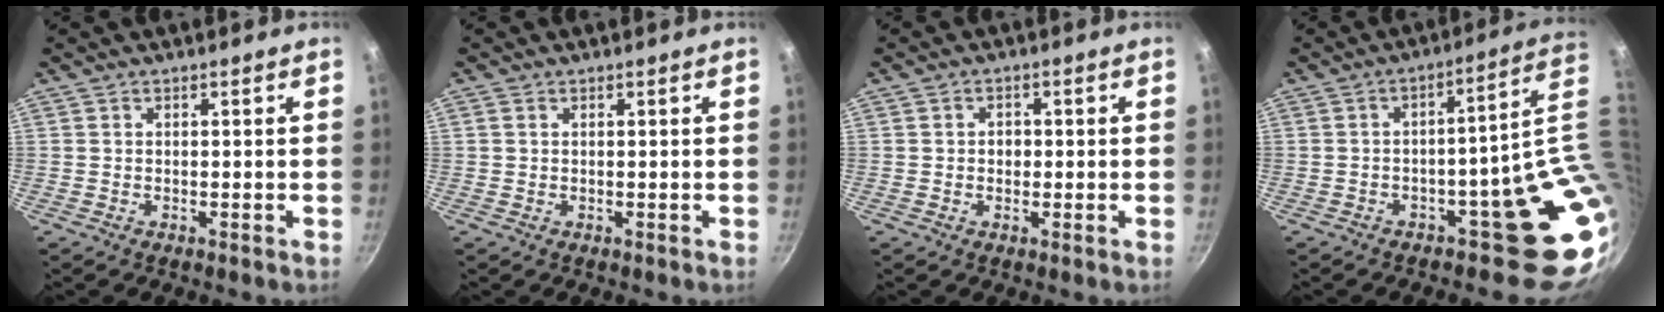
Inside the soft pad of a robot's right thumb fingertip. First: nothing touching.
{"total": 0.7, "force": [0.2, 0.6, 0.4], "torque": [-0.008, 0.002, 0.003]}
{"total": 2.3, "force": [-0.1, 1.9, 1.2], "torque": [-0.007, 0.003, -0.003]}
{"total": 12.8, "force": [0.0, 4.4, 12.0], "torque": [-0.081, 0.008, 0.012]}